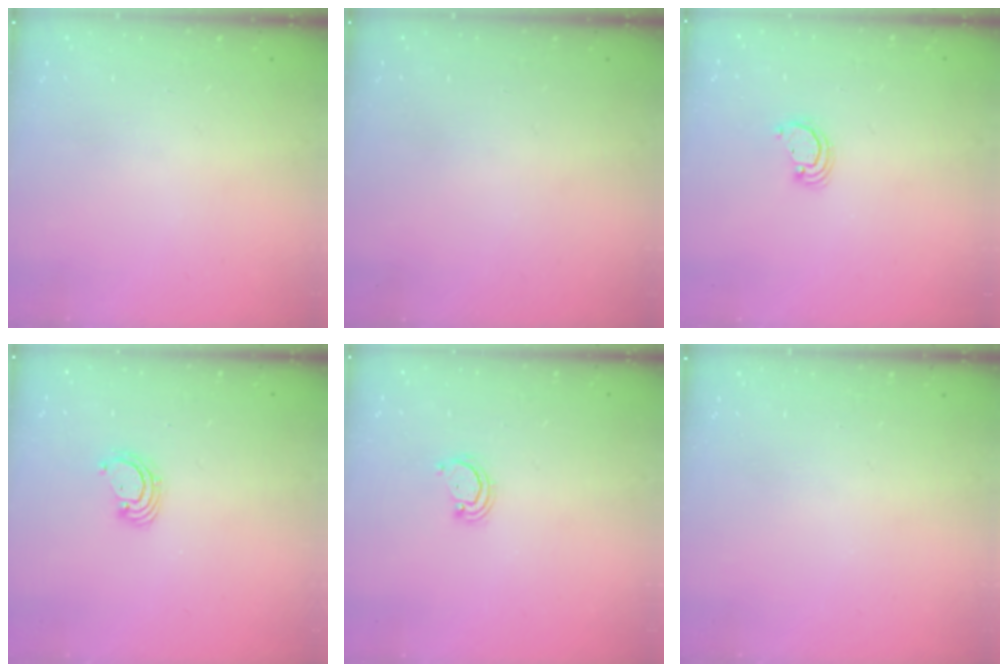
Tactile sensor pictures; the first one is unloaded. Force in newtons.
{"total": 0.0}
{"total": 2.8, "press": 2.8, "slide": 0.2}
{"total": 3.5, "press": 3.5, "slide": 0.2}
{"total": 2.5, "press": 2.4, "slide": 0.2}
{"total": 0.0}